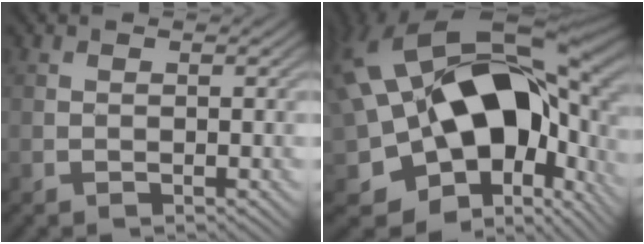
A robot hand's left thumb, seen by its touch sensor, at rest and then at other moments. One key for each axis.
{"total": 21.5, "fx": 2.4, "fy": 14.0, "fz": 16.2, "tx": -0.334, "ty": -0.039, "tz": 0.080}